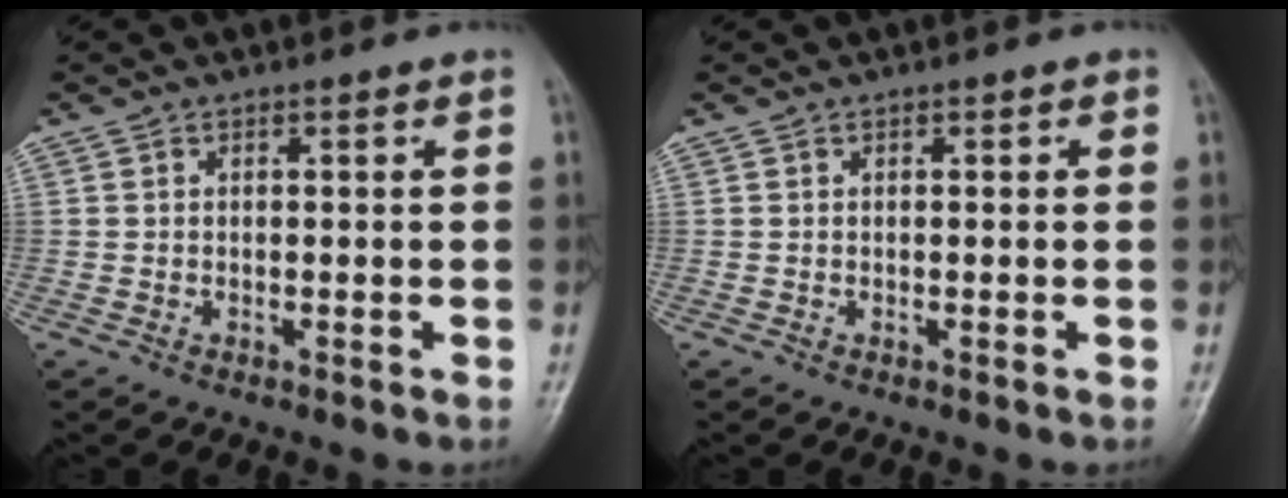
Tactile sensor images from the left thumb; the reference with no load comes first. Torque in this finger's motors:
{"motor_torque": [0.00, 0.00, 0.00, 0.00, 0.00]}